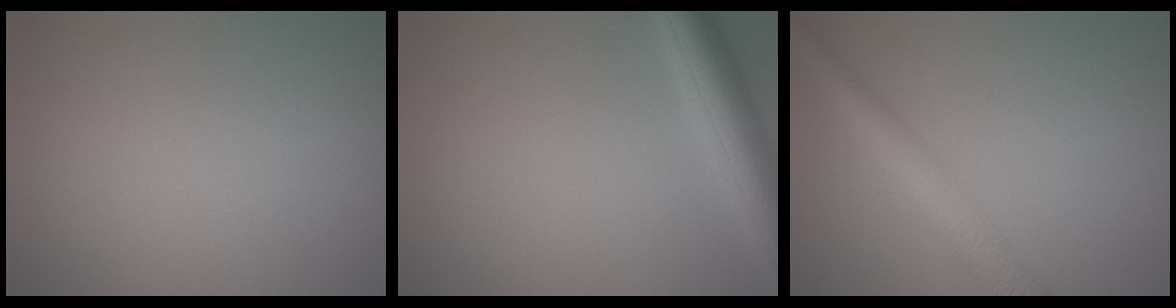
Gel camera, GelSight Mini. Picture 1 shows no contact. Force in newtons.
{"total": 5.3, "press": 5.3, "slide": 0.2}
{"total": 3.9, "press": 3.9, "slide": 0.1}